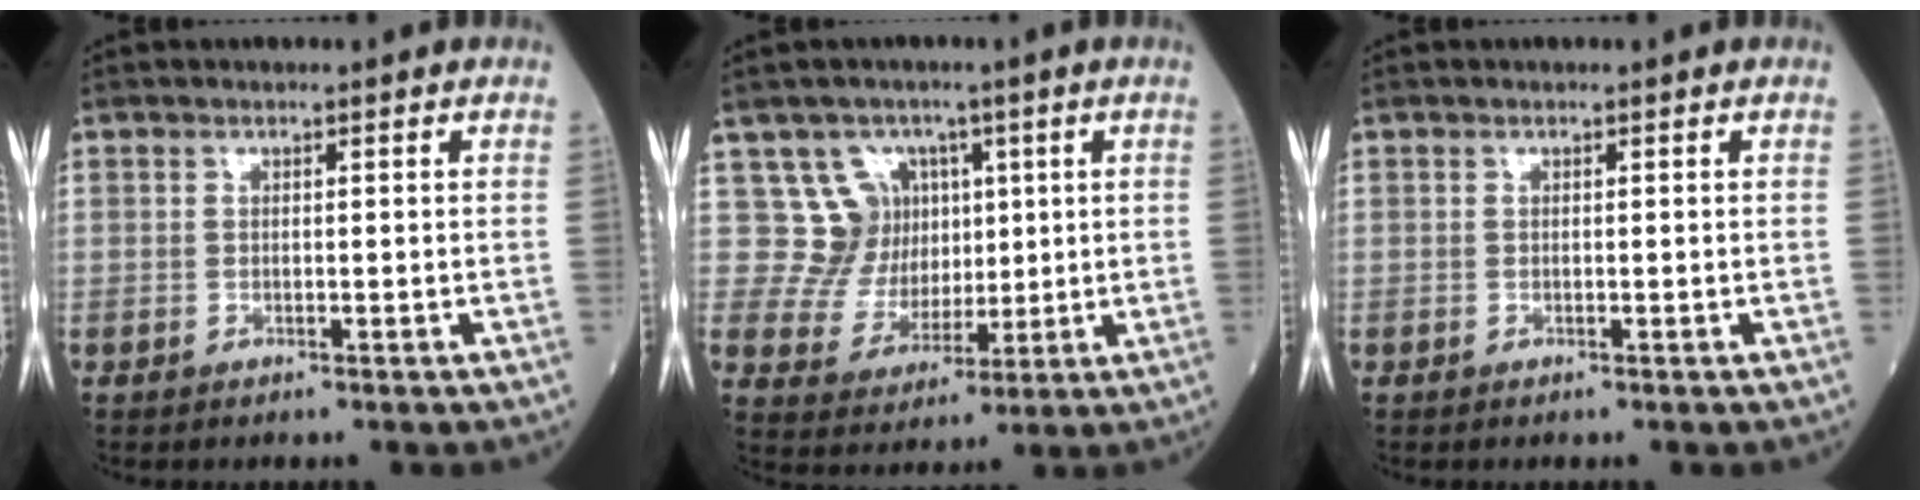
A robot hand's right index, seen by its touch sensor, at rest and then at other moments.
{"total": 7.9, "force": [3.2, 7.3, 0.0], "torque": [0.005, 0.025, 0.061]}
{"total": 0.0}